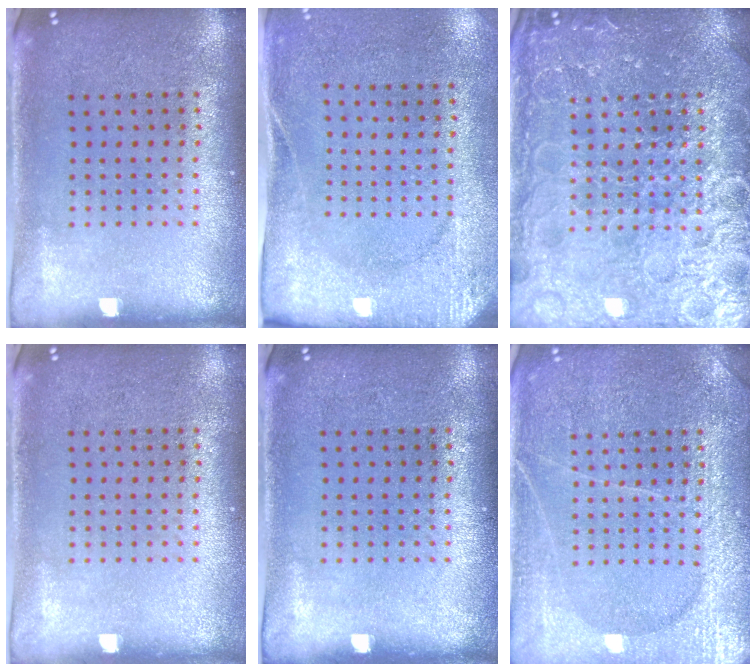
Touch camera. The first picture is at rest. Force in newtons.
{"total": 2.7, "press": 2.1, "slide": 1.7}
{"total": 6.5, "press": 6.5, "slide": 0.7}
{"total": 0.0}
{"total": 0.0}
{"total": 3.7, "press": 3.7, "slide": 0.4}